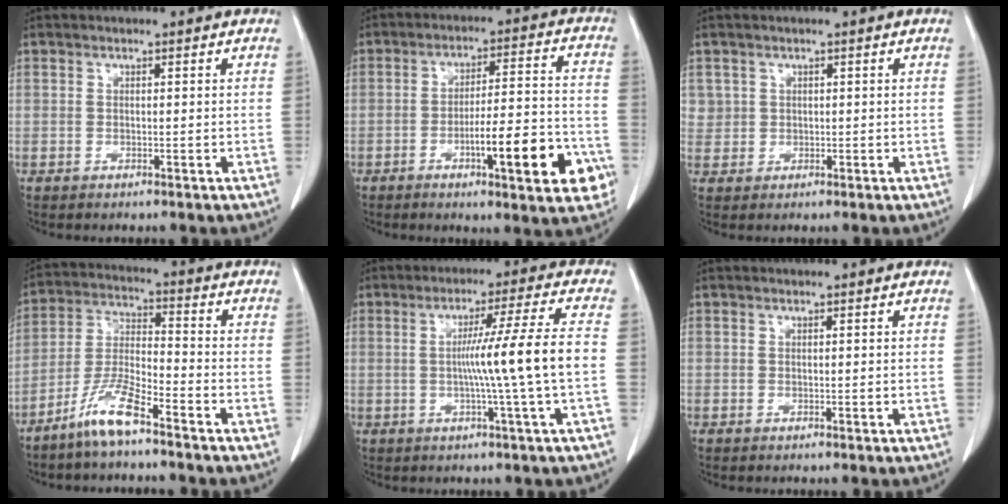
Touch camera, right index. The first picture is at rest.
{"total": 14.4, "force": [-5.7, 2.1, 13.0], "torque": [-0.178, 0.010, -0.078]}
{"total": 2.0, "force": [0.8, 1.9, -0.1], "torque": [0.021, 0.001, 0.007]}
{"total": 8.2, "force": [-6.0, 0.9, 5.6], "torque": [-0.125, -0.012, -0.124]}
{"total": 9.6, "force": [-1.0, -2.5, 9.2], "torque": [-0.152, 0.003, -0.010]}
{"total": 0.0}